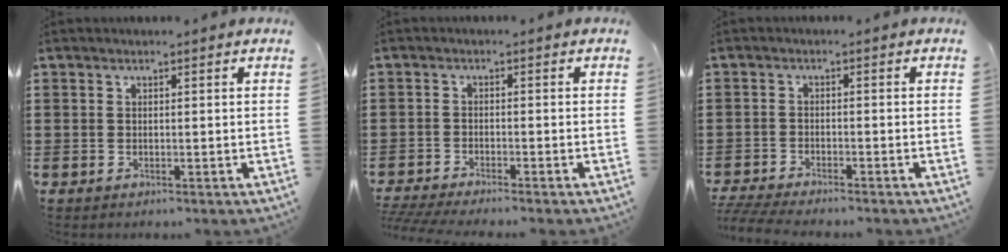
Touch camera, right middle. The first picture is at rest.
{"total": 2.5, "force": [-2.4, 0.0, 0.5], "torque": [-0.017, -0.002, -0.054]}
{"total": 3.6, "force": [-3.4, 0.2, 0.9], "torque": [-0.029, -0.007, -0.074]}